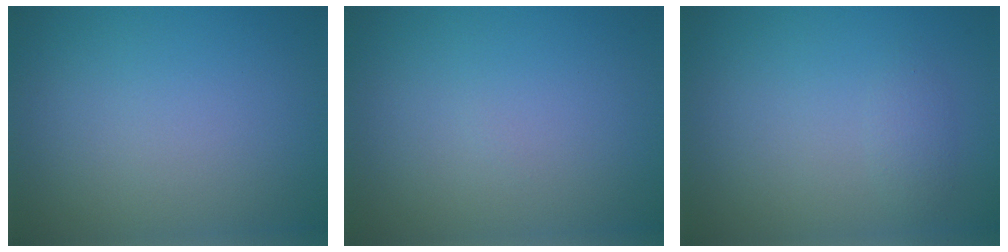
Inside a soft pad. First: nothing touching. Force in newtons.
{"total": 0.0}
{"total": 1.0, "press": 1.0, "slide": 0.0}